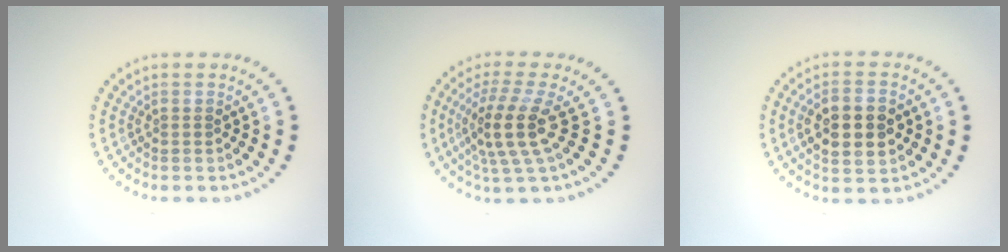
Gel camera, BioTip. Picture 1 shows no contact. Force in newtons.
{"total": 4.3, "press": 3.5, "slide": 2.5}
{"total": 5.0, "press": 5.0, "slide": 0.2}